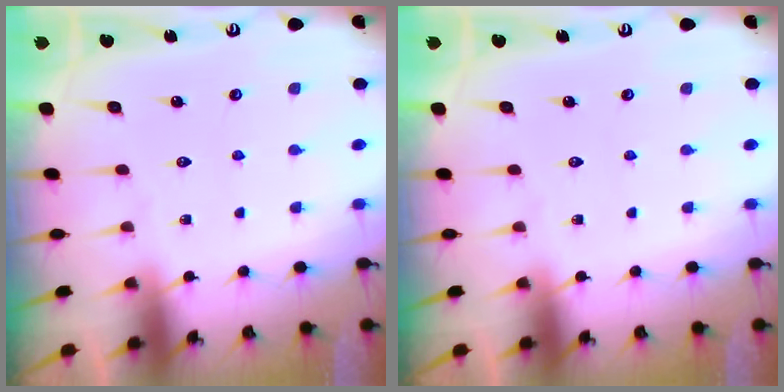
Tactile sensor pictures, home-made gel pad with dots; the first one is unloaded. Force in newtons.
{"total": 0.0}